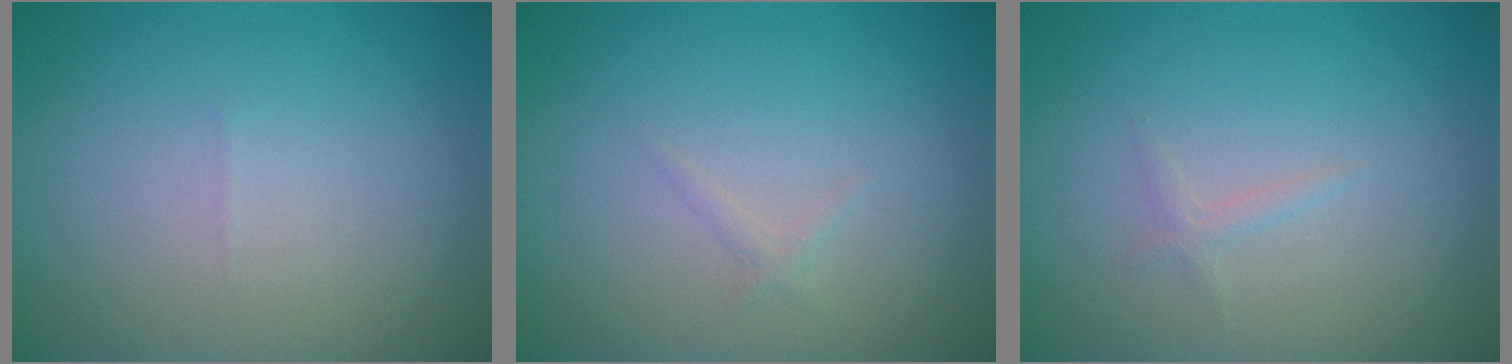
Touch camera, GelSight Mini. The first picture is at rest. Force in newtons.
{"total": 0.5, "press": 0.5, "slide": 0.0}
{"total": 0.7, "press": 0.7, "slide": 0.0}